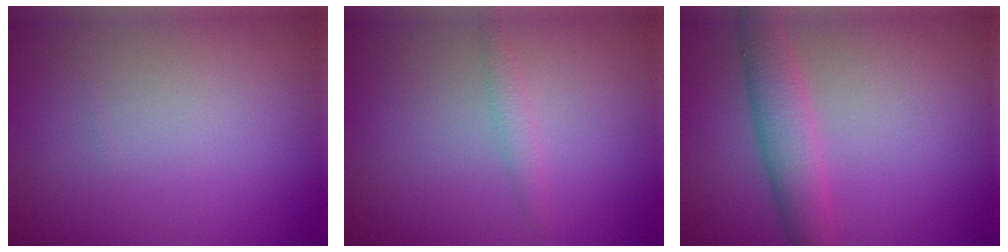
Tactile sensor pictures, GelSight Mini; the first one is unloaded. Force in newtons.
{"total": 1.2, "press": 1.2, "slide": 0.1}
{"total": 3.9, "press": 3.9, "slide": 0.1}